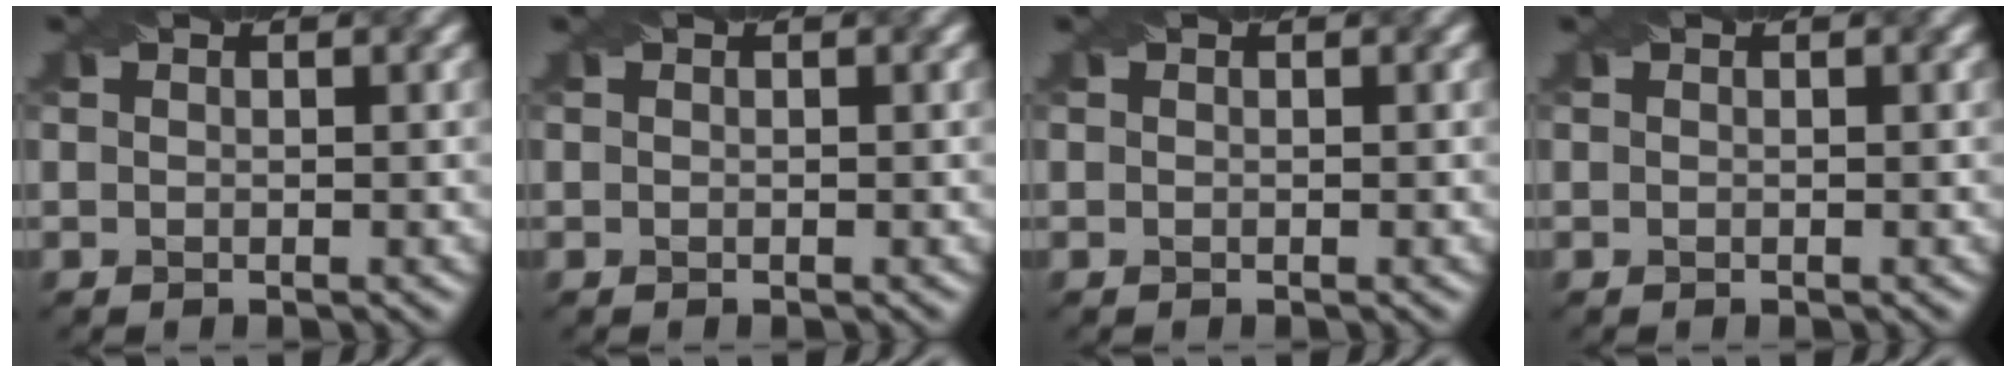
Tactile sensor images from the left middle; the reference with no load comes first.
{"total": 0.0}
{"total": 0.0}
{"total": 0.0}